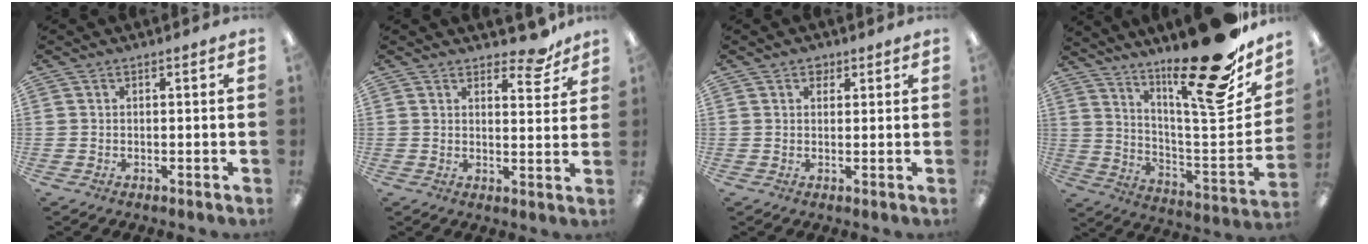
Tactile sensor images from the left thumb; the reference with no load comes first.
{"total": 6.9, "force": [5.4, 2.8, 3.4], "torque": [-0.031, -0.032, 0.089]}
{"total": 2.3, "force": [1.4, 1.6, 0.9], "torque": [-0.003, -0.002, 0.022]}
{"total": 24.6, "force": [18.5, 4.8, 15.4], "torque": [-0.212, -0.138, 0.291]}